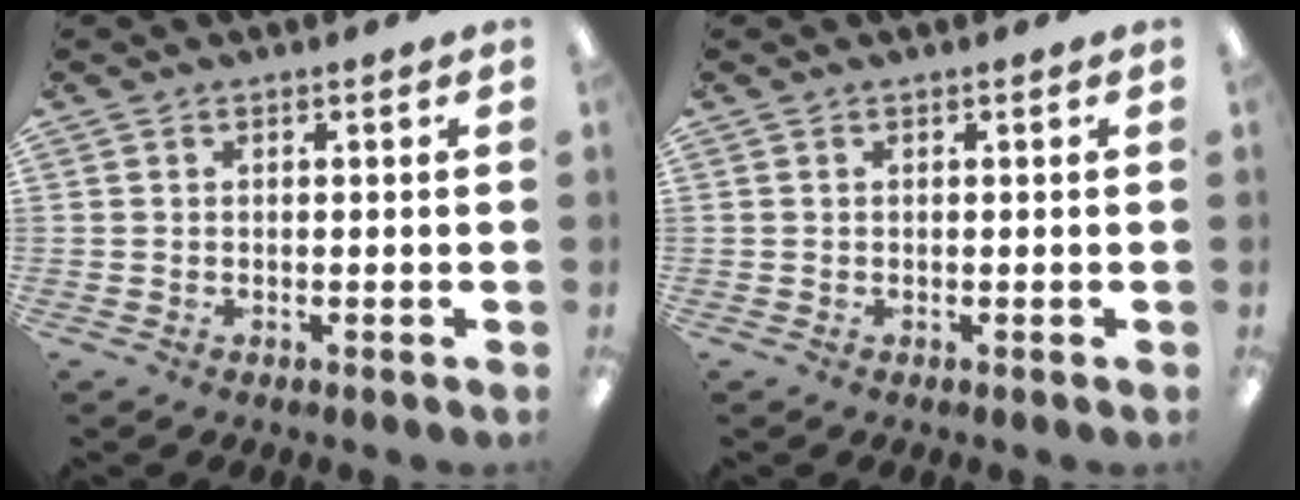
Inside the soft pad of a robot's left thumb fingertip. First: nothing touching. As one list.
[{"total": 0.0}]